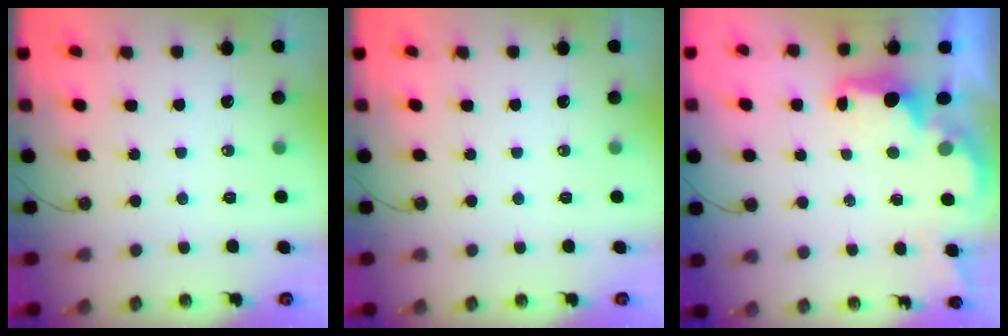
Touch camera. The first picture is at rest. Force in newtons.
{"total": 0.0}
{"total": 2.2, "press": 2.1, "slide": 0.8}